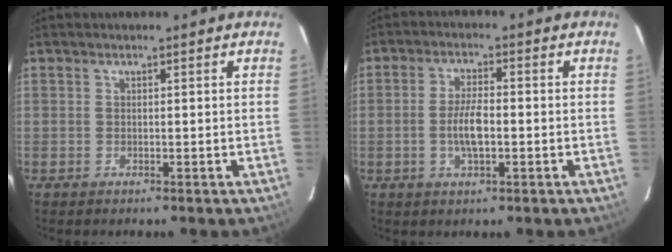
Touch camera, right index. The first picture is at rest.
{"total": 5.7, "force": [-1.2, 2.0, 5.2], "torque": [-0.104, 0.002, -0.021]}